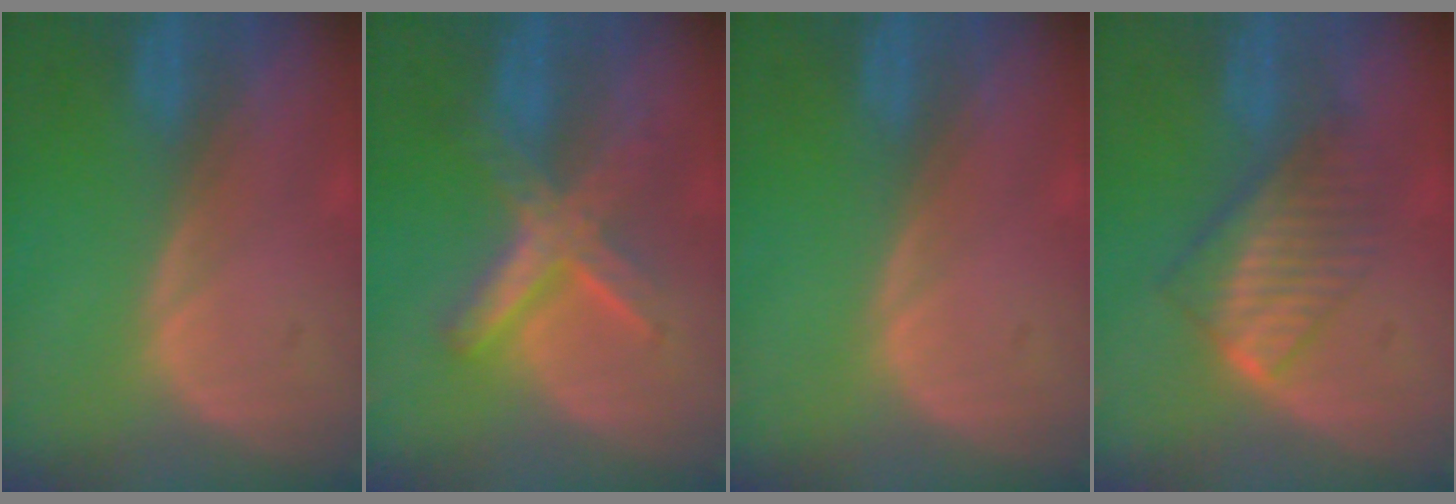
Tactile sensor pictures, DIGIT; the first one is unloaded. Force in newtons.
{"total": 7.3, "press": 7.3, "slide": 0.5}
{"total": 0.0}
{"total": 6.6, "press": 6.3, "slide": 1.9}